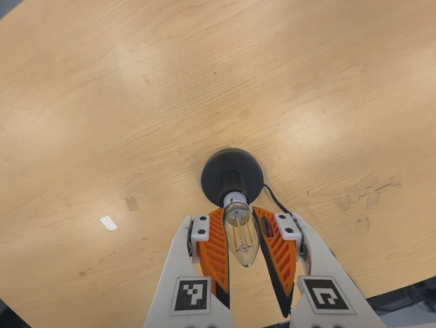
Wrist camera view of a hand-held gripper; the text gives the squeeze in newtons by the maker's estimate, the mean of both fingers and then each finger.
{"total": 15.8, "left": 15.8, "right": 15.7}